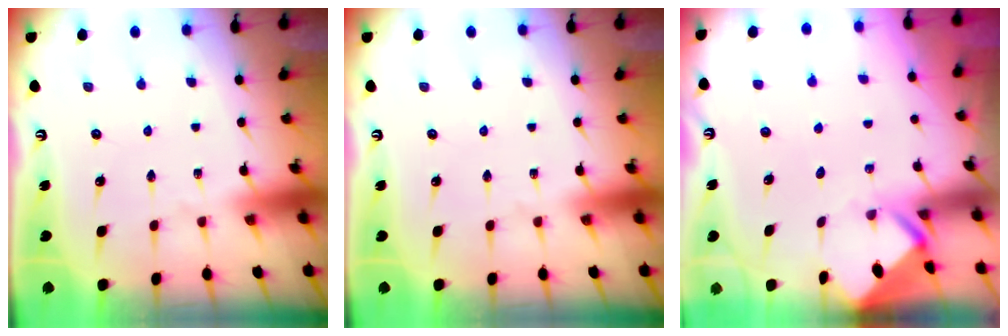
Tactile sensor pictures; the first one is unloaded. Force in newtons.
{"total": 0.0}
{"total": 3.6, "press": 3.5, "slide": 0.2}